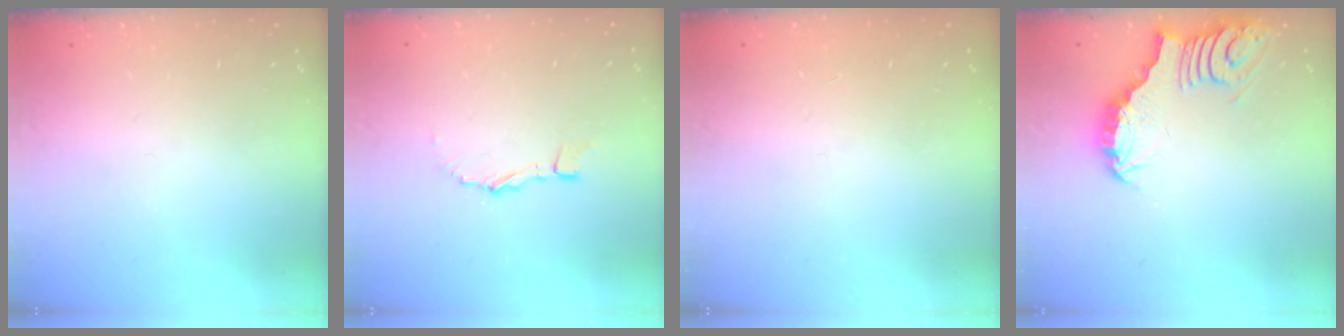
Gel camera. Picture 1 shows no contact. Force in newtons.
{"total": 3.6, "press": 3.6, "slide": 0.3}
{"total": 1.4, "press": 1.4, "slide": 0.1}
{"total": 3.7, "press": 3.6, "slide": 0.6}